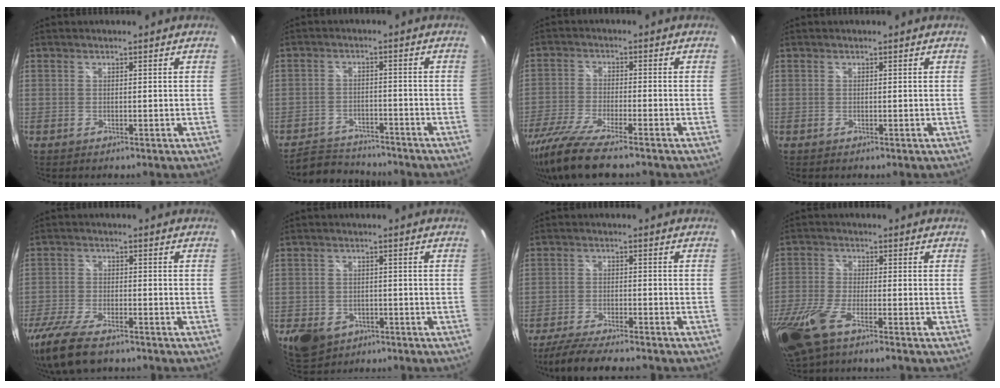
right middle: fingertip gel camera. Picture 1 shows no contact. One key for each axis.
{"total": 7.5, "fx": -7.1, "fy": 2.2, "fz": 1.0, "tx": -0.041, "ty": 0.011, "tz": -0.112}
{"total": 11.9, "fx": -9.5, "fy": 1.3, "fz": 7.1, "tx": -0.163, "ty": -0.043, "tz": -0.178}
{"total": 0.0}
{"total": 13.5, "fx": -10.2, "fy": 4.5, "fz": 7.6, "tx": -0.185, "ty": -0.046, "tz": -0.187}
{"total": 7.8, "fx": -3.8, "fy": 5.8, "fz": 3.6, "tx": -0.088, "ty": -0.010, "tz": -0.053}
{"total": 11.7, "fx": -10.1, "fy": 1.8, "fz": 5.7, "tx": -0.126, "ty": -0.028, "tz": -0.163}
{"total": 12.1, "fx": -7.5, "fy": 3.2, "fz": 8.9, "tx": -0.215, "ty": -0.043, "tz": -0.149}